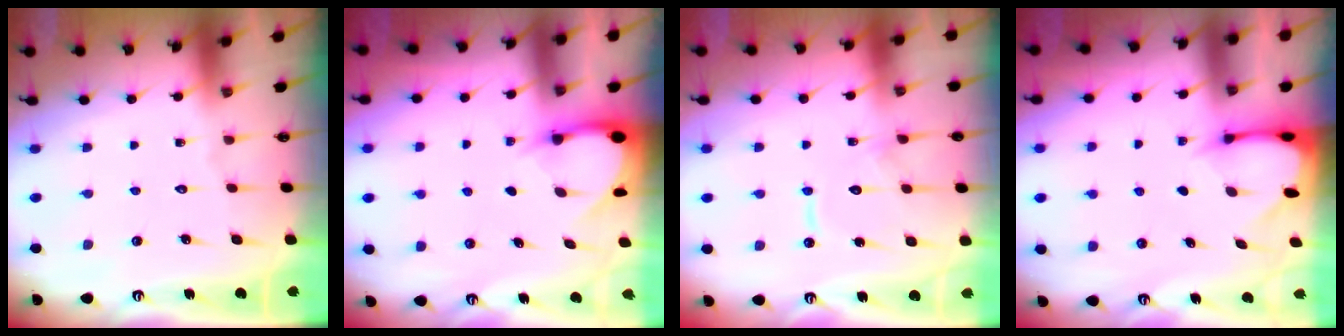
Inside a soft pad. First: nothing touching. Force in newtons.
{"total": 3.1, "press": 3.1, "slide": 0.2}
{"total": 11.1, "press": 11.0, "slide": 0.9}
{"total": 2.6, "press": 2.5, "slide": 0.3}